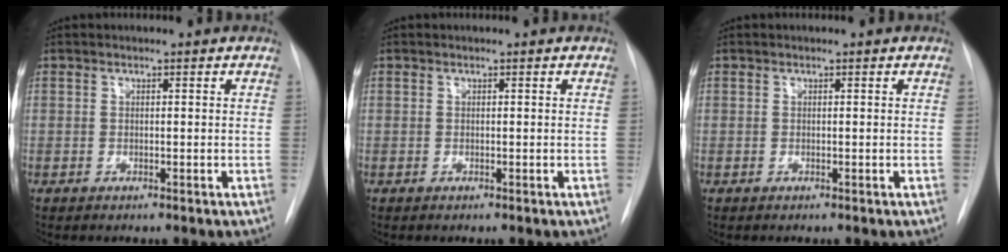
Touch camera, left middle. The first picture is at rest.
{"total": 0.0}
{"total": 0.0}